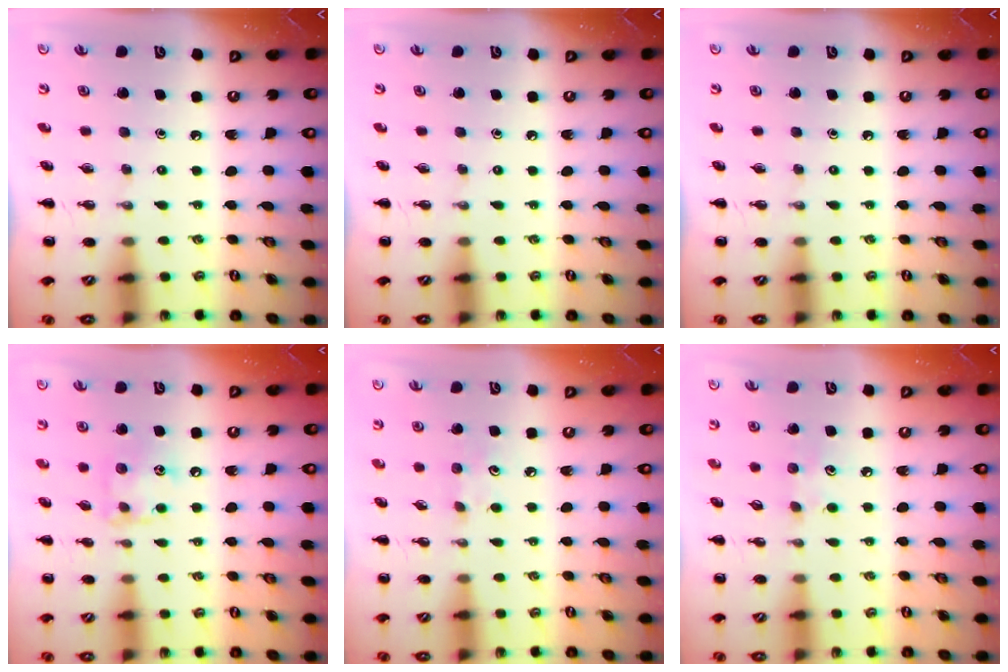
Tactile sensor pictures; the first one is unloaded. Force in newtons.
{"total": 0.0}
{"total": 0.0}
{"total": 9.5, "press": 9.5, "slide": 0.7}
{"total": 6.0, "press": 5.7, "slide": 1.7}
{"total": 5.0, "press": 4.9, "slide": 1.3}